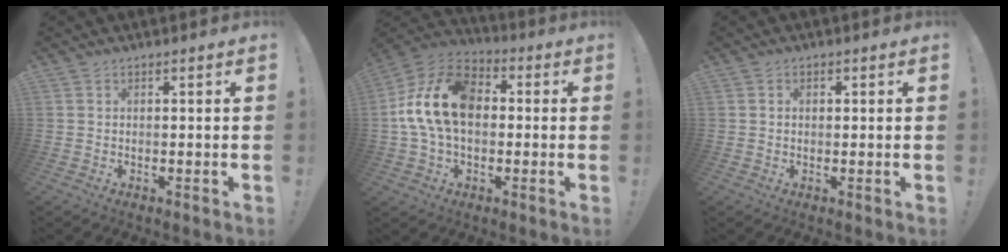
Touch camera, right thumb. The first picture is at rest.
{"total": 18.7, "force": [1.5, 12.6, 13.8], "torque": [-0.256, 0.020, 0.032]}
{"total": 0.8, "force": [0.2, 0.6, 0.5], "torque": [-0.003, -0.001, 0.002]}